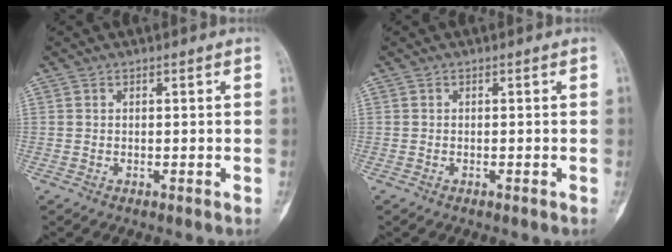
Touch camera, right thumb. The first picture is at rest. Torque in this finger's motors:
{"motor_torque": [0.14, 0.08, 0.12, -0.22, 0.11]}